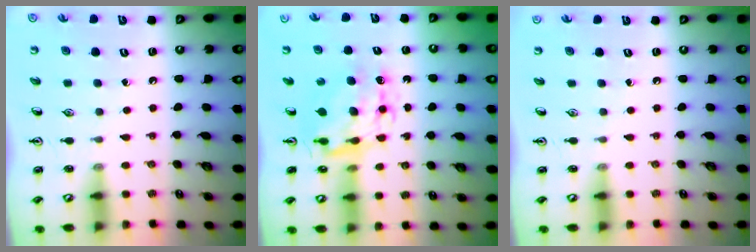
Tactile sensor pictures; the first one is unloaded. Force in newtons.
{"total": 9.1, "press": 9.0, "slide": 0.8}
{"total": 0.0}